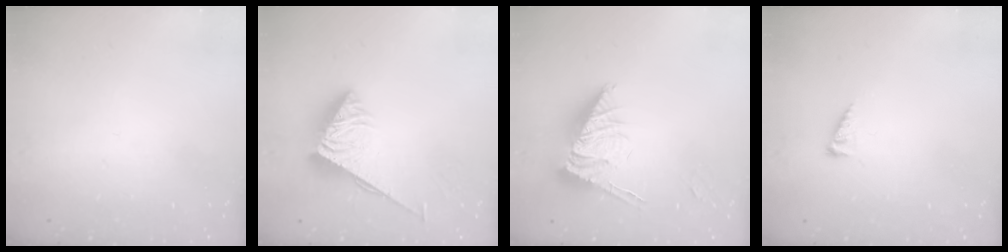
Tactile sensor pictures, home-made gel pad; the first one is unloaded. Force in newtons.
{"total": 3.9, "press": 3.9, "slide": 0.4}
{"total": 9.8, "press": 9.7, "slide": 1.6}
{"total": 3.0, "press": 2.9, "slide": 0.4}